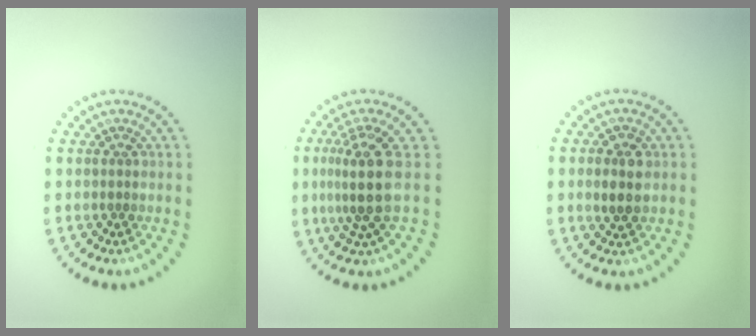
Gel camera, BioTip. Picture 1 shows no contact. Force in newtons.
{"total": 3.9, "press": 2.9, "slide": 2.6}
{"total": 2.6, "press": 2.6, "slide": 0.2}